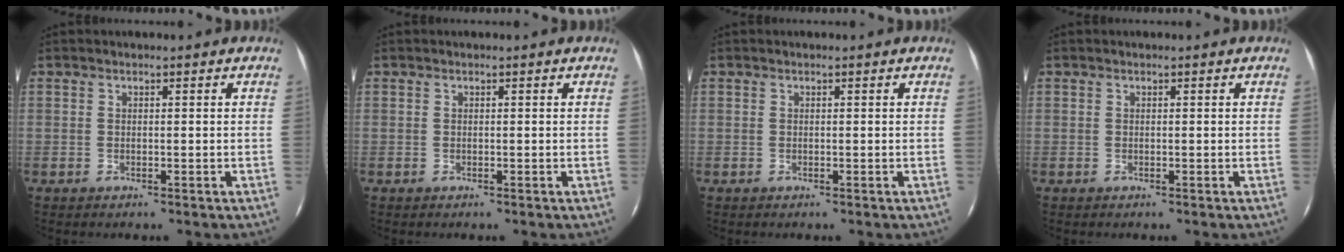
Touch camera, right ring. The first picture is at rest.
{"total": 0.0}
{"total": 0.0}
{"total": 0.0}